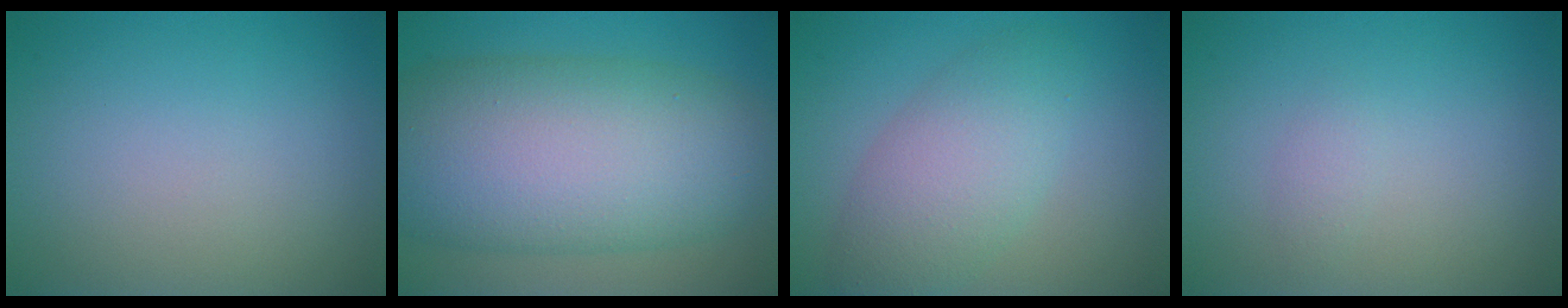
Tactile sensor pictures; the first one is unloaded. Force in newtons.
{"total": 13.8, "press": 13.8, "slide": 0.4}
{"total": 5.1, "press": 5.1, "slide": 0.1}
{"total": 0.9, "press": 0.9, "slide": 0.0}